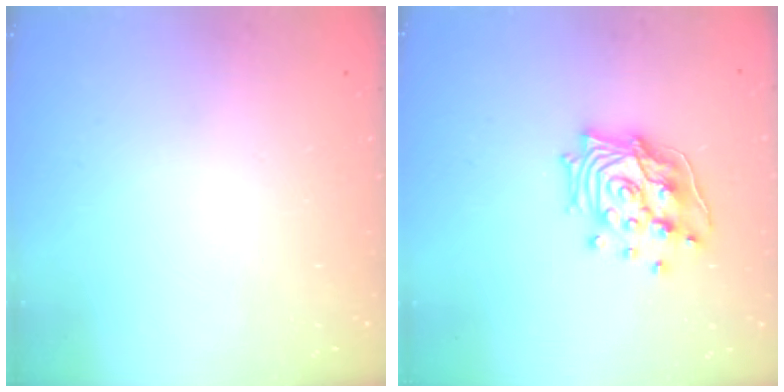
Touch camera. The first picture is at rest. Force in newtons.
{"total": 15.3, "press": 15.1, "slide": 2.7}